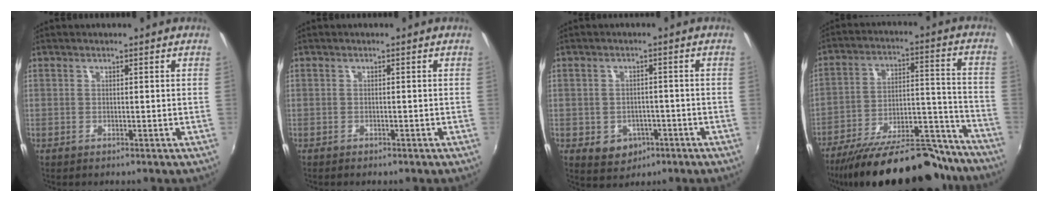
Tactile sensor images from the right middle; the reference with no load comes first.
{"total": 1.1, "force": [-1.0, 0.5, 0.3], "torque": [-0.010, -0.005, -0.016]}
{"total": 6.2, "force": [-2.6, 5.1, 2.4], "torque": [-0.062, -0.001, -0.023]}
{"total": 27.2, "force": [-22.7, 8.3, 12.4], "torque": [-0.209, 0.005, -0.310]}